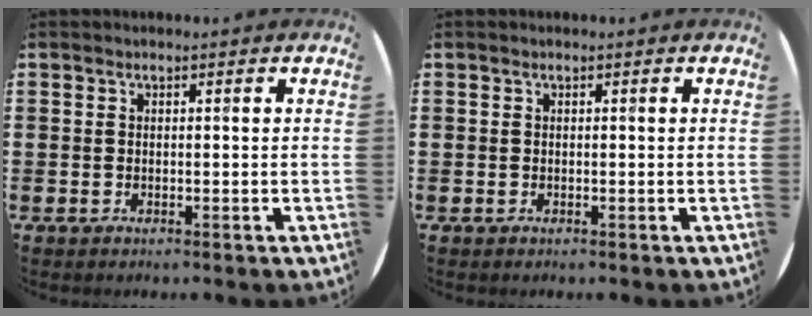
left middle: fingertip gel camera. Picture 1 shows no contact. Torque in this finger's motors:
{"motor_torque": [0.33, -0.28, 0.02, 0.02]}